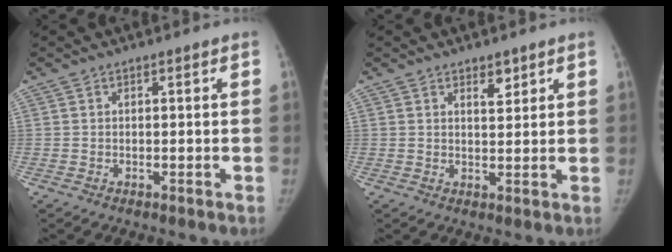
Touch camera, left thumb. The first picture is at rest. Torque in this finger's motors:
{"motor_torque": [0.06, -0.21, 0.13, 0.46, 0.01]}